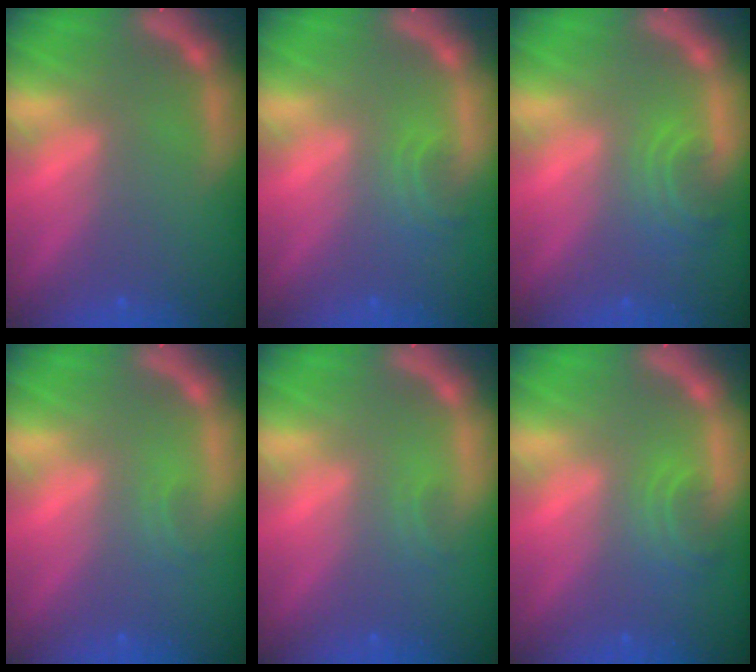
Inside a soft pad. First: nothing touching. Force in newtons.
{"total": 1.9}
{"total": 2.9}
{"total": 0.9}
{"total": 0.9}
{"total": 2.4}